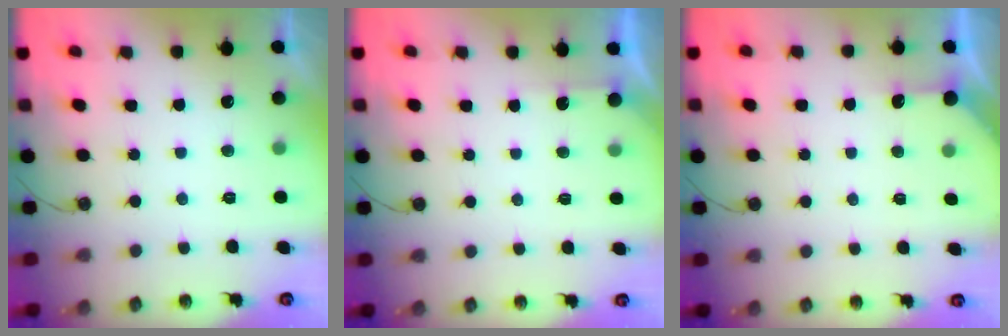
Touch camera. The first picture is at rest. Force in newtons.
{"total": 1.7, "press": 1.7, "slide": 0.3}
{"total": 3.0, "press": 2.9, "slide": 0.4}